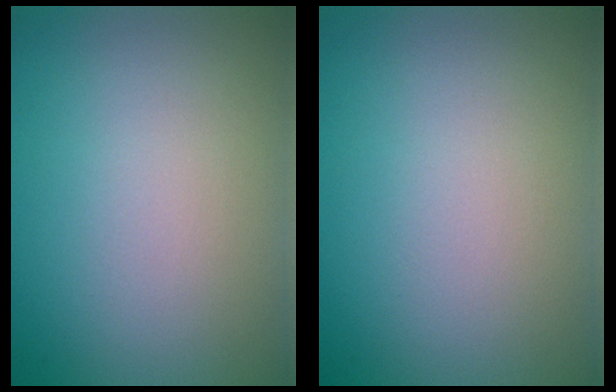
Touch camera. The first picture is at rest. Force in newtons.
{"total": 0.0}